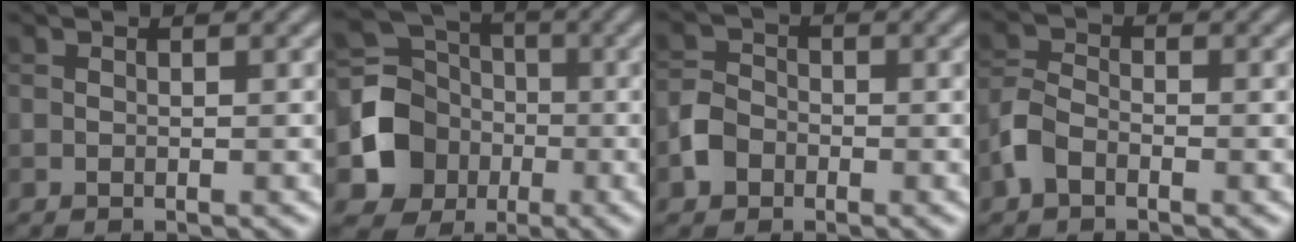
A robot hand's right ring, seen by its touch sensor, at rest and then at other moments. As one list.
[{"total": 7.1, "force": [-1.7, 6.3, 2.7], "torque": [-0.049, -0.003, -0.042]}, {"total": 3.0, "force": [-1.4, 2.4, 1.2], "torque": [-0.022, 0.005, -0.032]}, {"total": 3.0, "force": [-1.7, 1.8, 1.7], "torque": [-0.038, 0.006, -0.047]}]